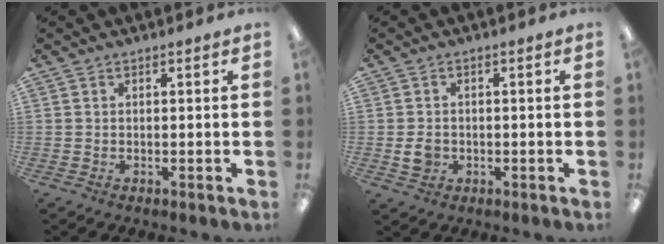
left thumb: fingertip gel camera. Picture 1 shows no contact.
{"total": 3.3, "force": [-0.6, 2.7, 1.8], "torque": [-0.013, -0.001, -0.011]}